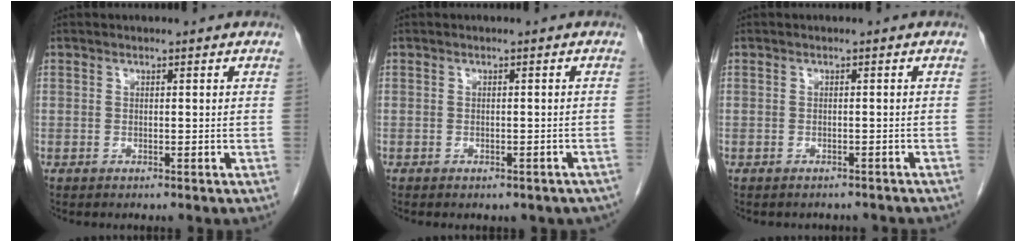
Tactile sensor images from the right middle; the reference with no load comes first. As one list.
[{"total": 5.5, "force": [-4.5, 2.5, 2.1], "torque": [-0.017, 0.010, -0.043]}, {"total": 4.1, "force": [-3.7, 1.6, 0.8], "torque": [-0.012, 0.000, -0.040]}]